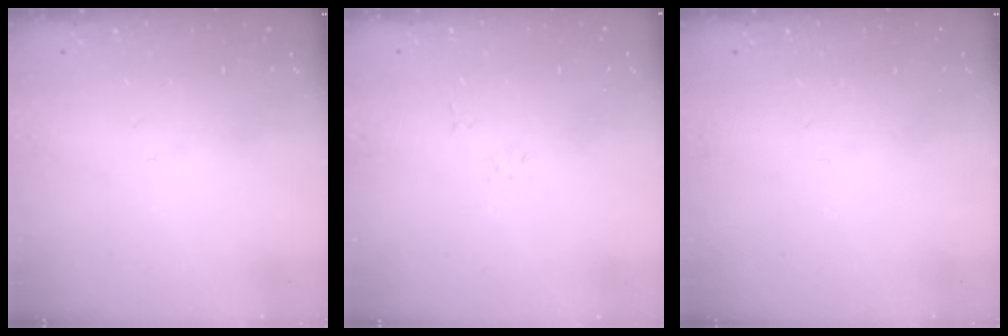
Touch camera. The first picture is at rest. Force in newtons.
{"total": 2.7, "press": 2.7, "slide": 0.3}
{"total": 0.0}